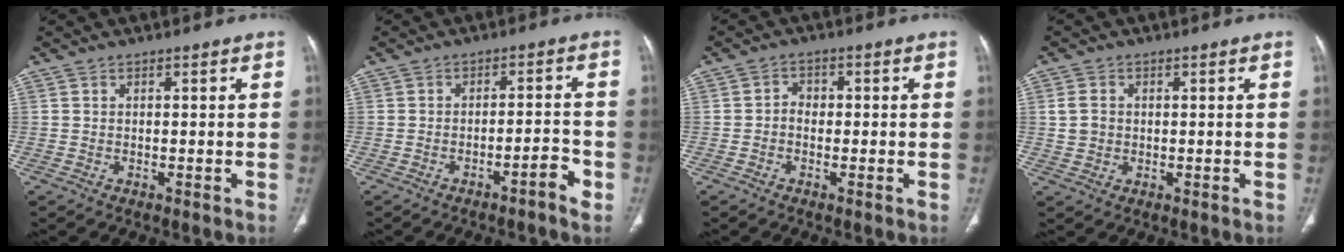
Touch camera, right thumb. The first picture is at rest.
{"total": 3.7, "force": [-2.3, 0.7, 2.8], "torque": [-0.043, 0.026, -0.034]}
{"total": 2.3, "force": [-0.5, 1.9, 1.3], "torque": [-0.004, 0.011, -0.017]}
{"total": 3.4, "force": [0.3, 2.9, 1.8], "torque": [-0.028, 0.005, 0.009]}